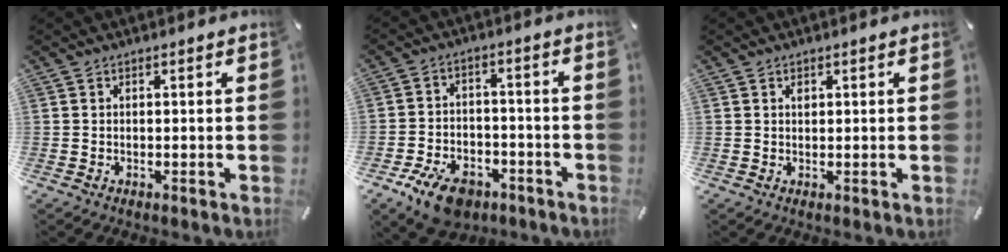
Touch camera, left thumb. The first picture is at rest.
{"total": 9.4, "force": [-5.7, 5.9, 4.8], "torque": [-0.088, 0.038, -0.099]}
{"total": 0.8, "force": [0.3, 0.6, 0.4], "torque": [-0.001, -0.004, 0.005]}